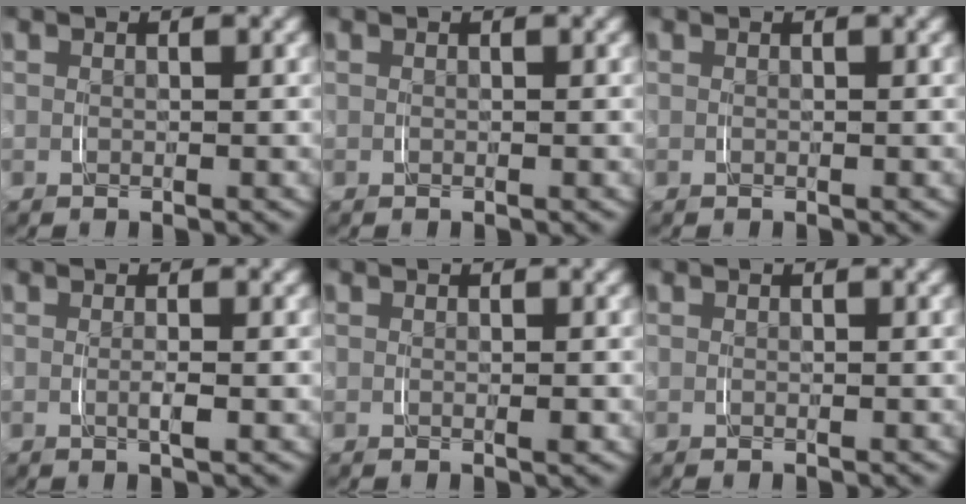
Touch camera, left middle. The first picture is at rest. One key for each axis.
{"total": 0.0}
{"total": 0.0}
{"total": 1.0, "fx": -0.1, "fy": -0.2, "fz": 1.0, "tx": -0.022, "ty": -0.005, "tz": 0.000}
{"total": 0.5, "fx": 0.0, "fy": -0.1, "fz": 0.5, "tx": -0.004, "ty": -0.001, "tz": 0.001}
{"total": 0.0}